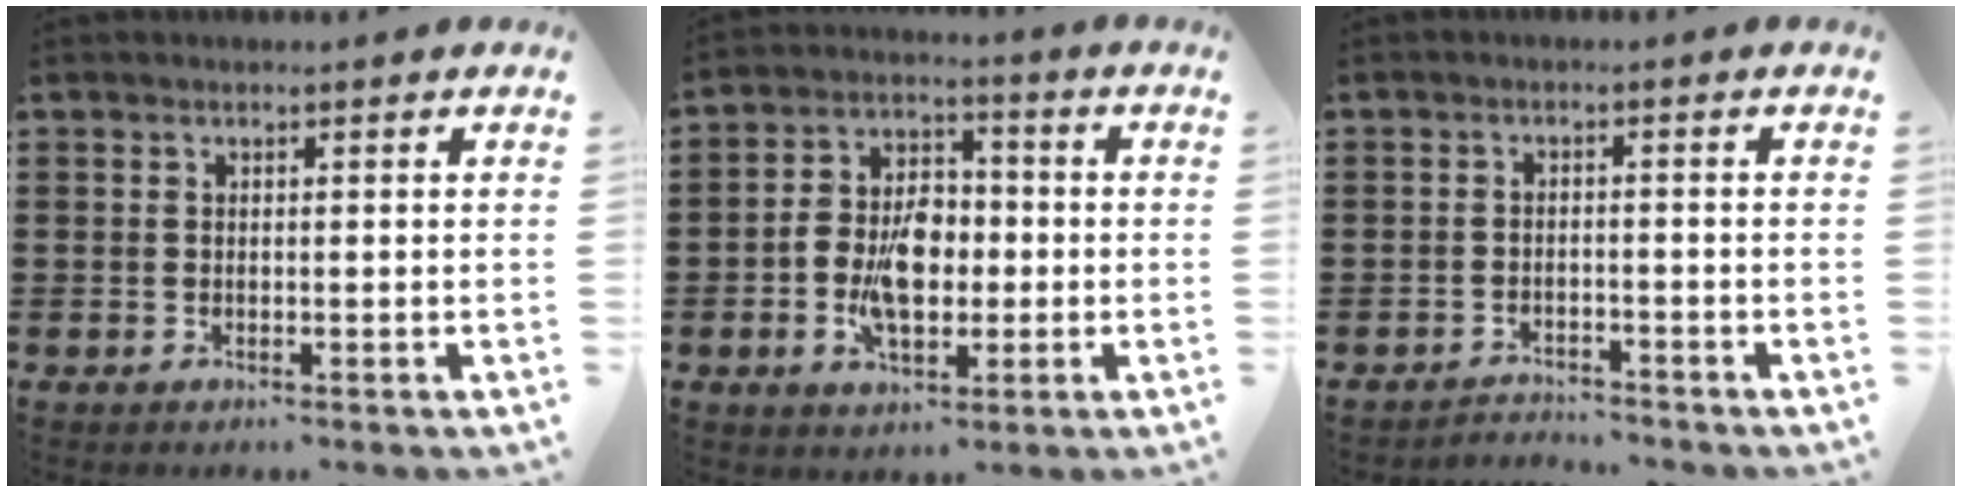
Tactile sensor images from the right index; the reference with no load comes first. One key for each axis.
{"total": 8.6, "fx": -1.6, "fy": 5.5, "fz": 6.5, "tx": -0.137, "ty": 0.005, "tz": -0.034}
{"total": 2.5, "fx": -2.5, "fy": 0.1, "fz": -0.2, "tx": -0.005, "ty": -0.001, "tz": -0.055}